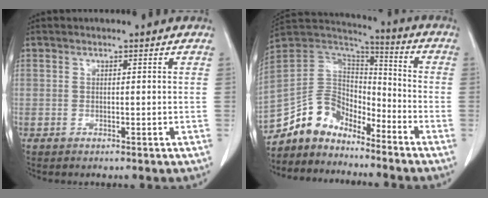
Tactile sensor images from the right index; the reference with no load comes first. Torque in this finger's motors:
{"motor_torque": [-0.09, -0.17, 0.01, 0.00]}